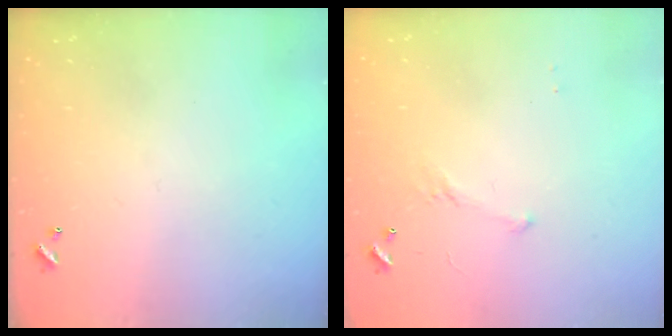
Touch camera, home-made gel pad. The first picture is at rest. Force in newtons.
{"total": 4.7, "press": 4.6, "slide": 0.9}